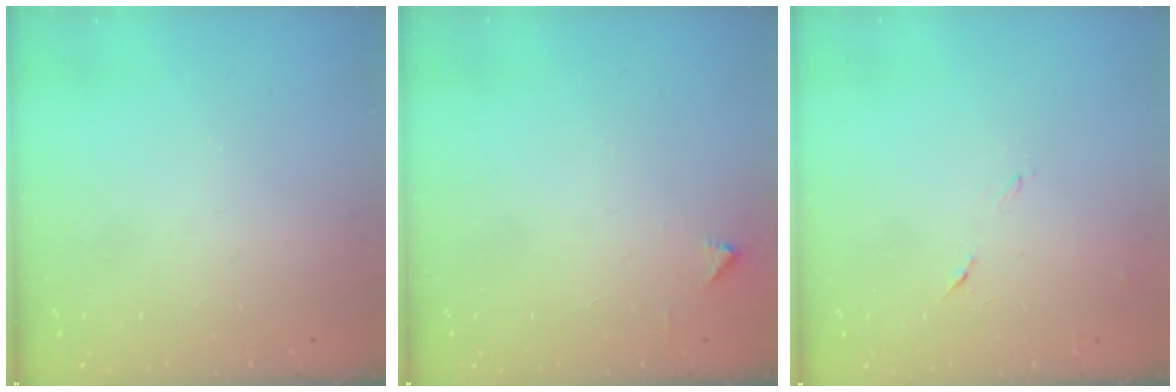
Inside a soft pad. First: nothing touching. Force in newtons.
{"total": 2.1, "press": 2.1, "slide": 0.3}
{"total": 6.1, "press": 6.1, "slide": 0.6}